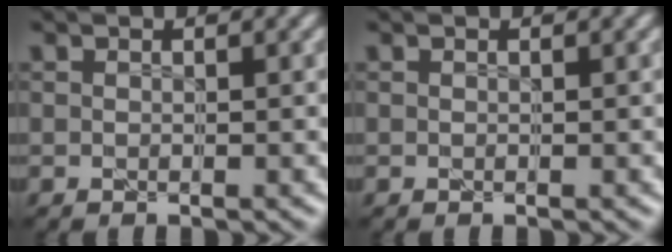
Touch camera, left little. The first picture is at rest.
{"total": 0.0}